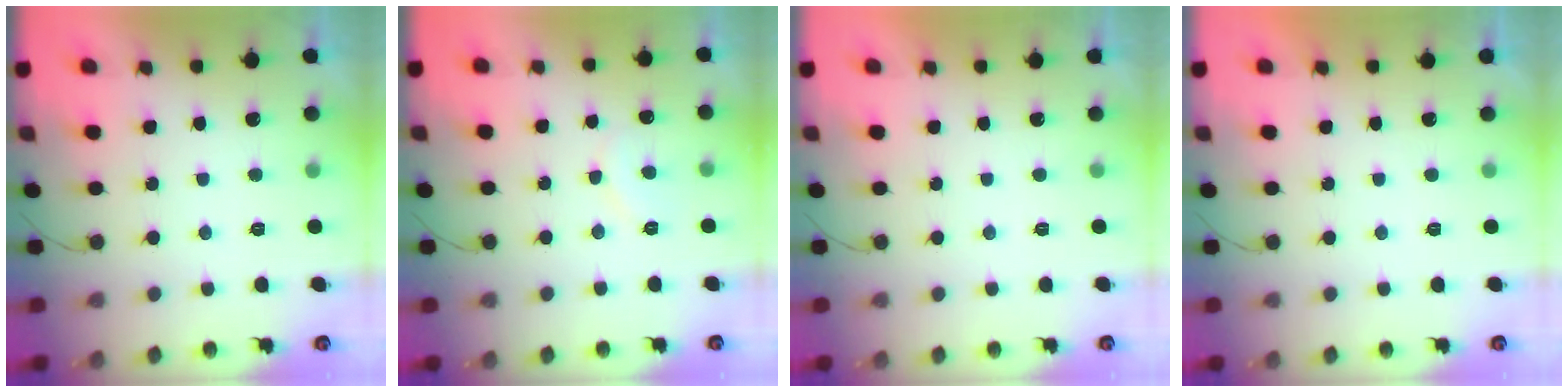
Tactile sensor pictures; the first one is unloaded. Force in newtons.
{"total": 6.9, "press": 6.8, "slide": 0.4}
{"total": 1.8, "press": 1.8, "slide": 0.0}
{"total": 1.9, "press": 1.9, "slide": 0.1}